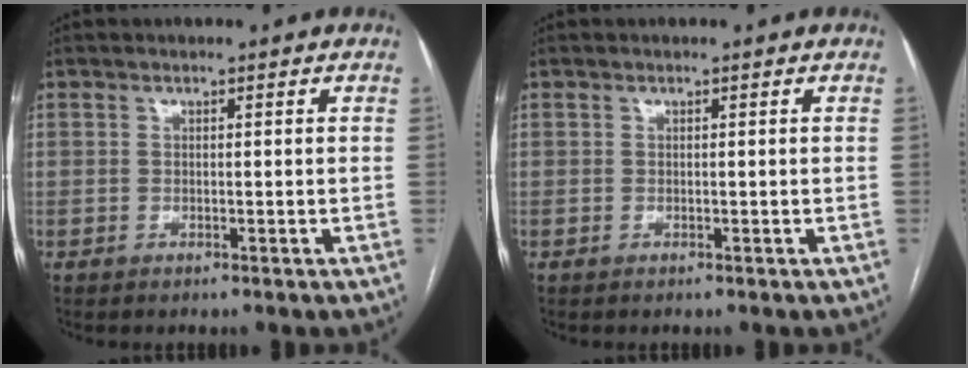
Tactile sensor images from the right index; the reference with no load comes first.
{"total": 0.0}